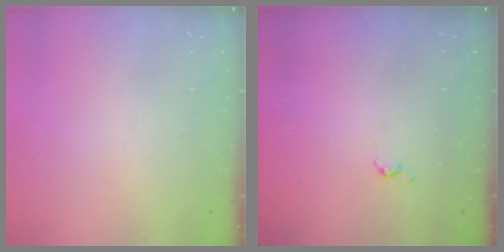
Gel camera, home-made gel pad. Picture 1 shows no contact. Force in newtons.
{"total": 3.9, "press": 3.9, "slide": 0.8}